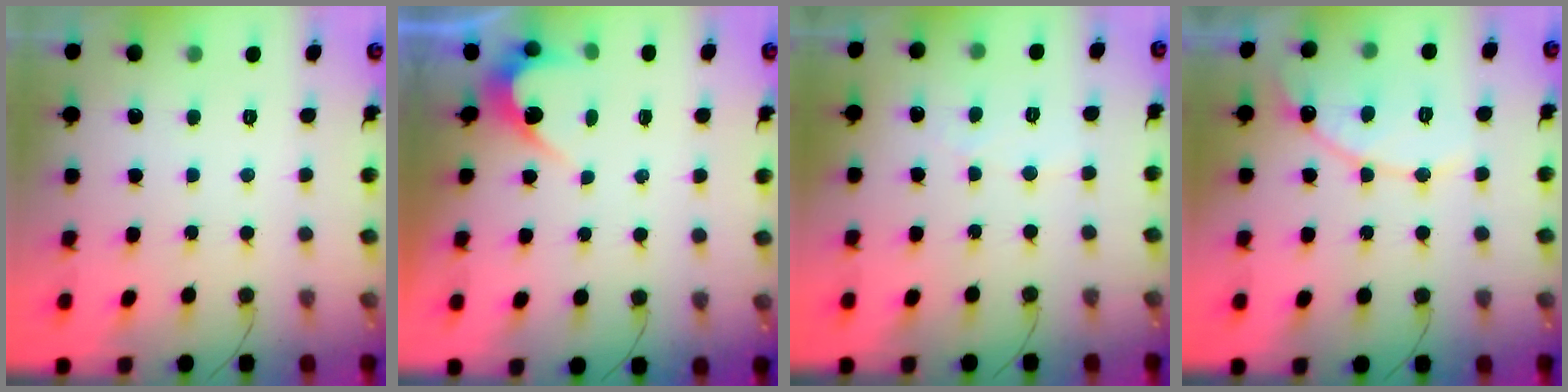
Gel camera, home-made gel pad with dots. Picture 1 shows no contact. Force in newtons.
{"total": 2.9, "press": 2.9, "slide": 0.1}
{"total": 2.8, "press": 2.8, "slide": 0.2}
{"total": 11.8, "press": 11.7, "slide": 1.1}